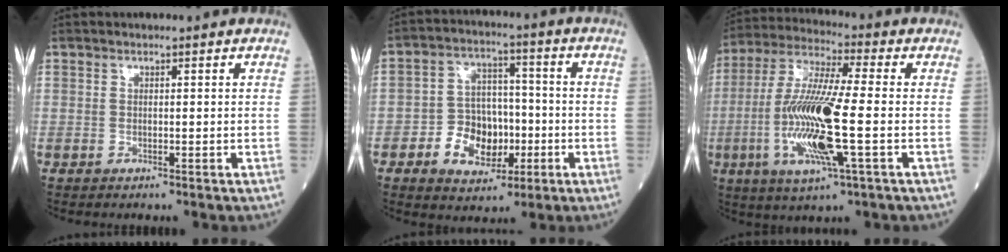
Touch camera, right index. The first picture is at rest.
{"total": 9.2, "force": [-2.9, 6.6, 5.8], "torque": [-0.103, 0.020, -0.044]}
{"total": 15.6, "force": [-3.0, 1.3, 15.3], "torque": [-0.318, -0.011, -0.060]}